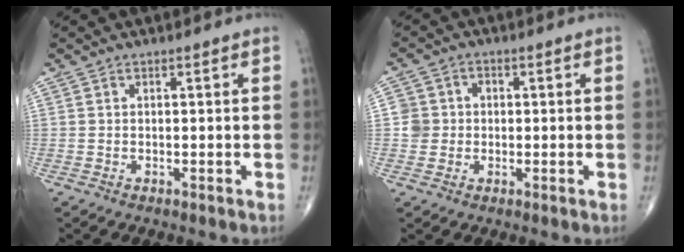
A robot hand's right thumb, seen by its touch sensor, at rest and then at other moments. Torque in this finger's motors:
{"motor_torque": [0.45, 0.65, 0.32, 0.16, -0.02]}